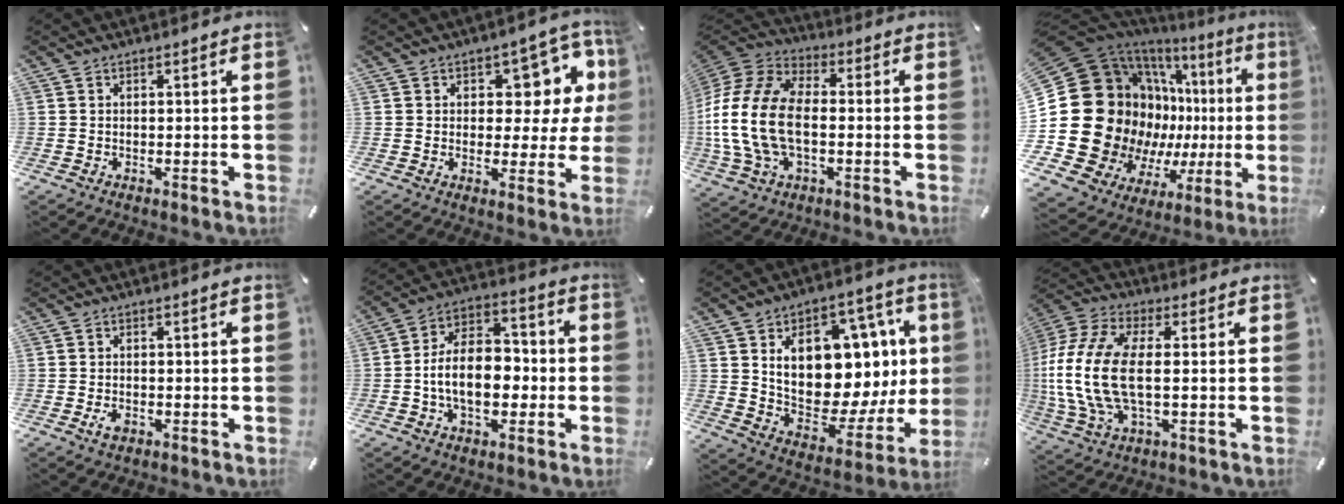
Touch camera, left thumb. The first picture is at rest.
{"total": 10.1, "force": [4.4, 6.7, 6.2], "torque": [-0.072, -0.033, 0.077]}
{"total": 19.0, "force": [-2.7, 12.8, 13.8], "torque": [-0.303, 0.022, -0.048]}
{"total": 30.9, "force": [-0.3, 22.5, 21.1], "torque": [-0.351, -0.078, 0.067]}
{"total": 2.5, "force": [-1.0, 1.6, 1.7], "torque": [-0.038, 0.002, -0.019]}
{"total": 13.3, "force": [-2.9, 8.9, 9.4], "torque": [-0.166, 0.012, -0.053]}
{"total": 19.3, "force": [5.4, 12.2, 14.0], "torque": [-0.198, -0.057, 0.093]}
{"total": 17.3, "force": [0.1, 8.7, 15.0], "torque": [-0.332, -0.011, 0.001]}